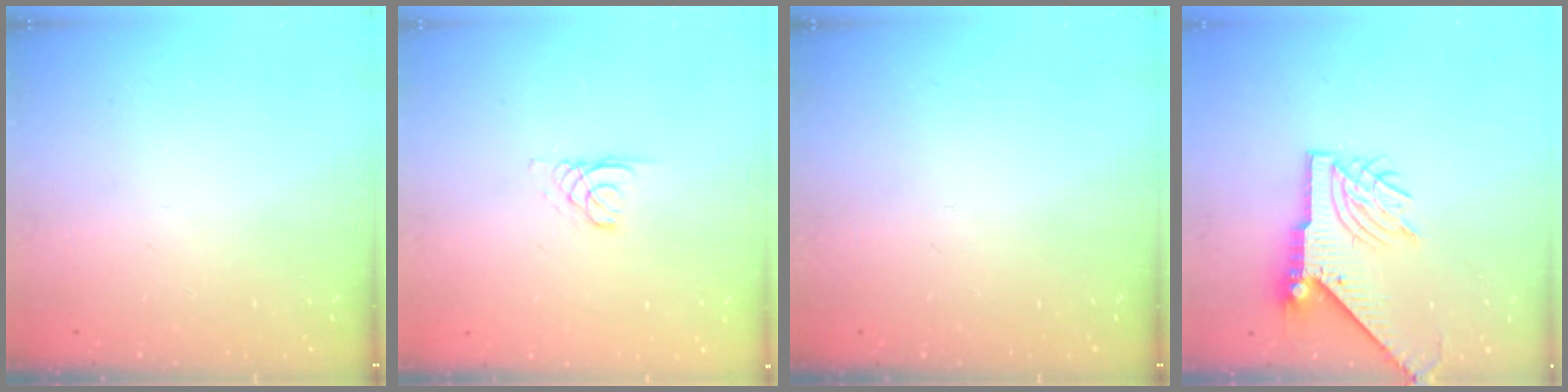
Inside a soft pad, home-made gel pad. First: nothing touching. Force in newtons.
{"total": 1.1, "press": 1.1, "slide": 0.1}
{"total": 0.0}
{"total": 9.2, "press": 9.1, "slide": 1.3}